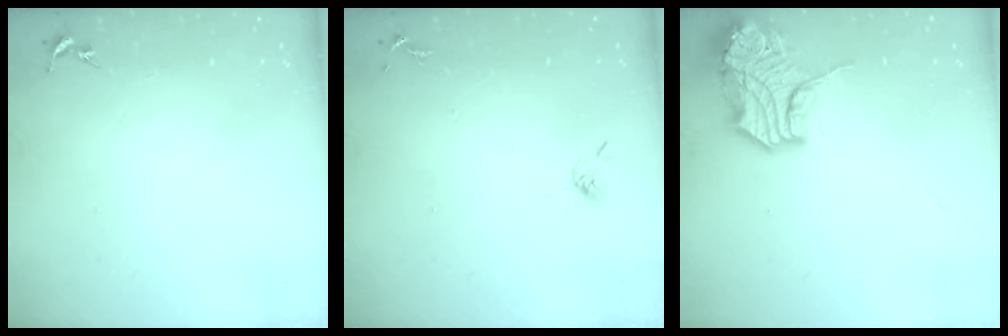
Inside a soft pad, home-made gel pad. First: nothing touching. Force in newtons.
{"total": 5.5, "press": 5.4, "slide": 0.9}
{"total": 15.8, "press": 15.6, "slide": 2.2}